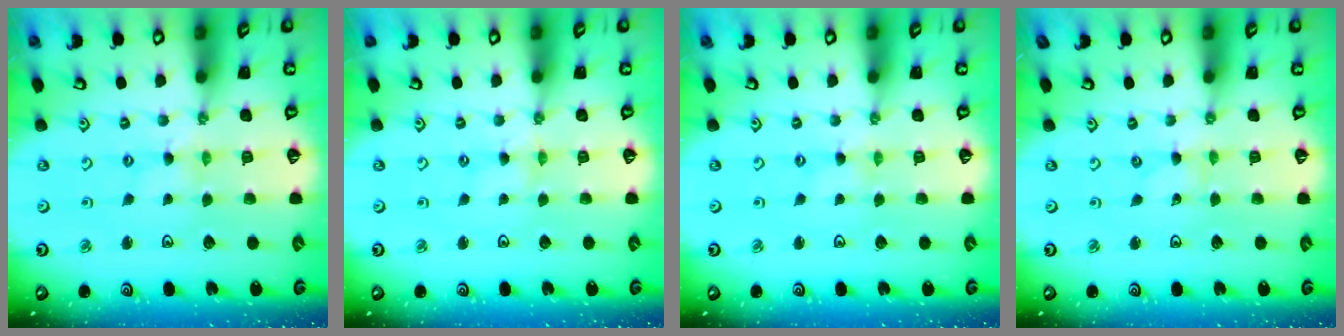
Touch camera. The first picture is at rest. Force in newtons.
{"total": 1.7, "press": 1.7, "slide": 0.2}
{"total": 0.0}
{"total": 0.0}